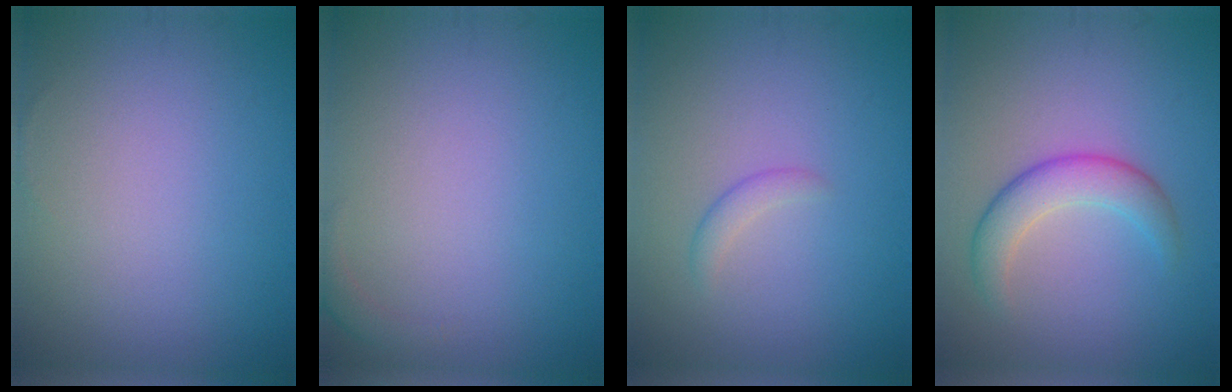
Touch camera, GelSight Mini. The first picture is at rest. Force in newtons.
{"total": 1.0, "press": 1.0, "slide": 0.2}
{"total": 1.1, "press": 1.1, "slide": 0.0}
{"total": 3.6, "press": 3.6, "slide": 0.1}